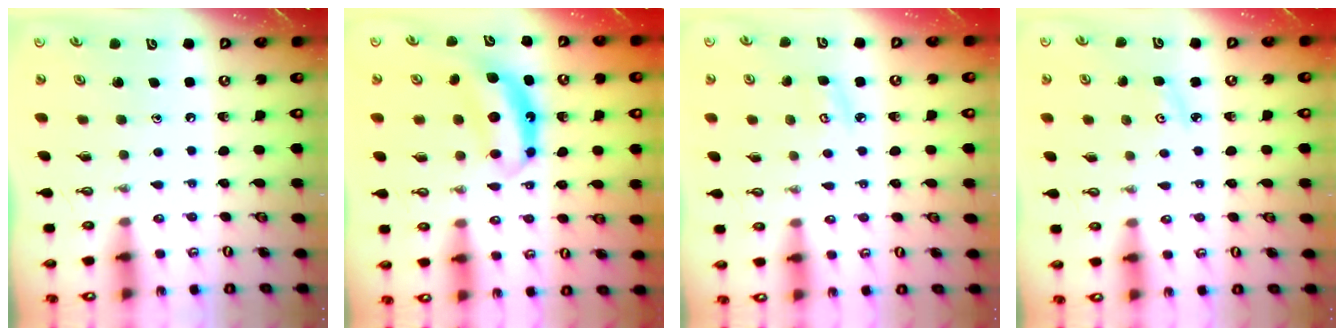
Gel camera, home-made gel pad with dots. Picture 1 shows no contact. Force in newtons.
{"total": 6.9, "press": 6.9, "slide": 0.4}
{"total": 4.5, "press": 4.5, "slide": 0.4}
{"total": 3.0, "press": 2.9, "slide": 0.4}